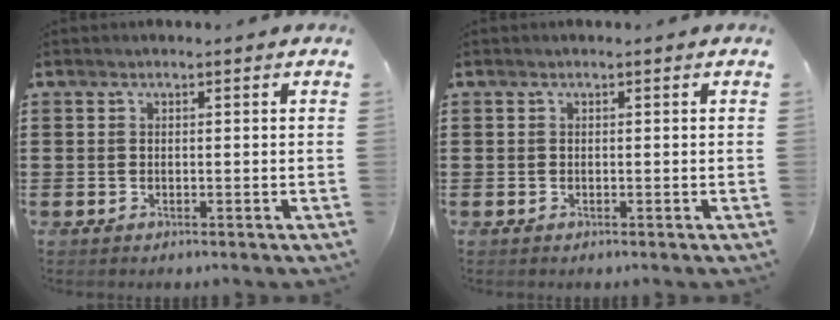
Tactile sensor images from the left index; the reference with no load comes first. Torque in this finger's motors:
{"motor_torque": [0.00, 0.00, 0.00, -0.01]}